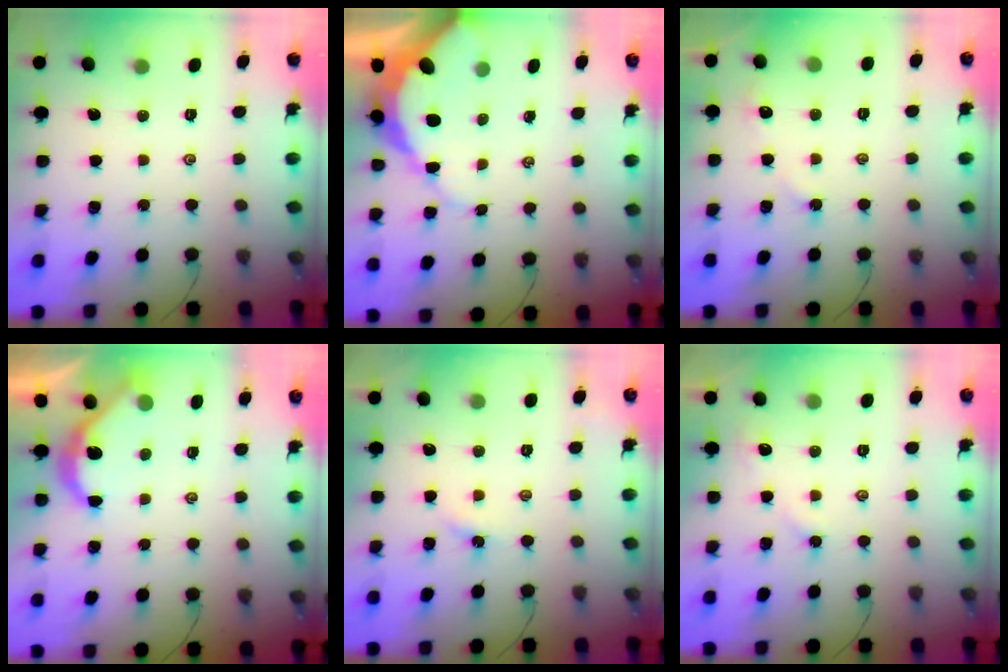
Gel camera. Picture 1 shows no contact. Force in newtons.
{"total": 8.7, "press": 8.6, "slide": 0.7}
{"total": 2.9, "press": 2.8, "slide": 0.3}
{"total": 5.7, "press": 5.7, "slide": 0.2}
{"total": 1.9, "press": 1.8, "slide": 0.3}
{"total": 2.8, "press": 2.8, "slide": 0.5}